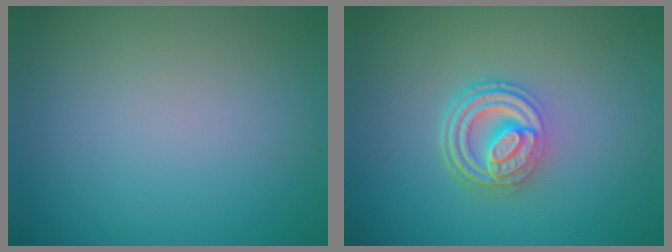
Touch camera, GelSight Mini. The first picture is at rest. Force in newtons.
{"total": 4.8, "press": 3.4, "slide": 3.4}